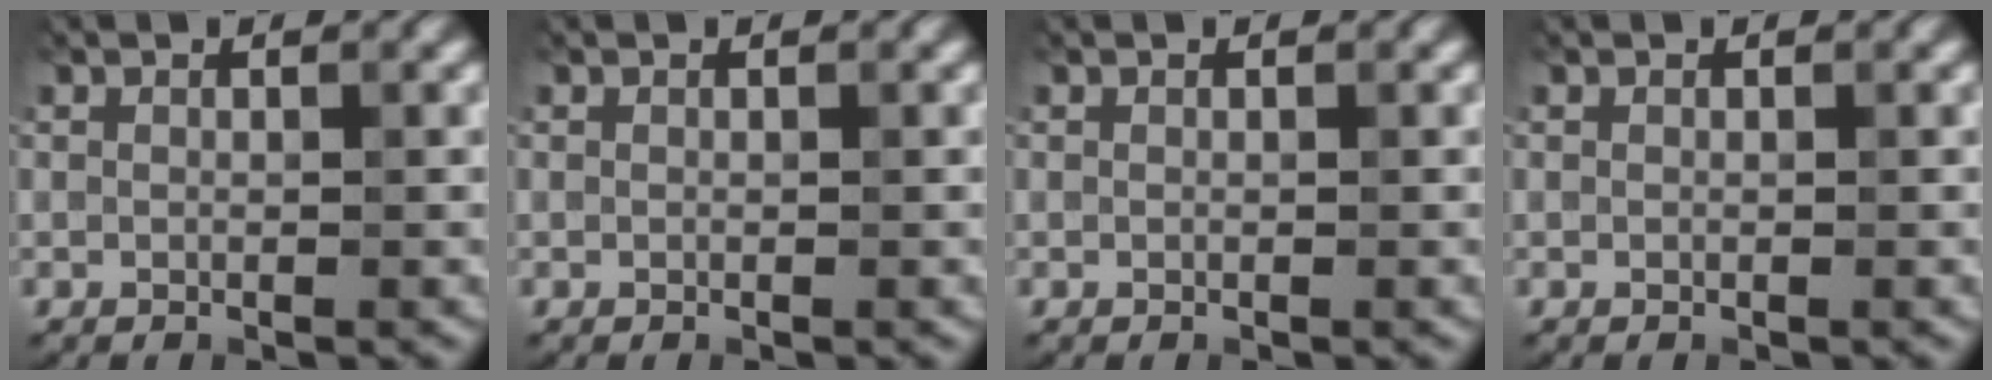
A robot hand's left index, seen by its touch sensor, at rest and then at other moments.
{"total": 0.0}
{"total": 0.0}
{"total": 0.0}